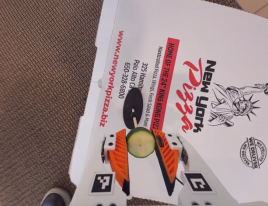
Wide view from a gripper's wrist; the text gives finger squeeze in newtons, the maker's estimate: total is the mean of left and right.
{"total": 9.4, "left": 9.4, "right": 9.4}